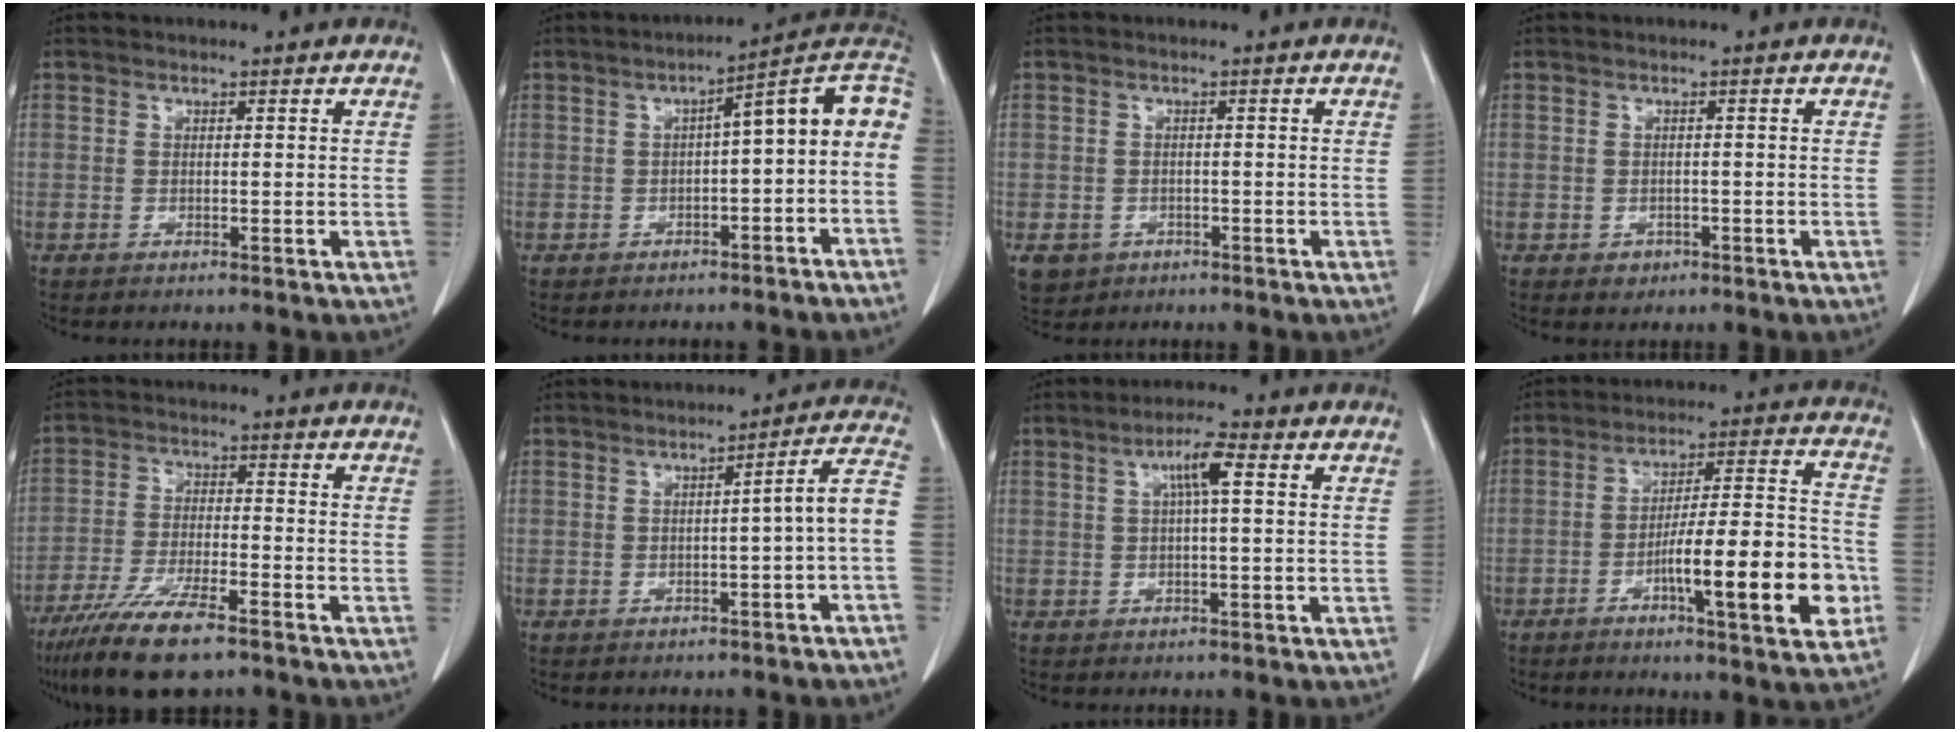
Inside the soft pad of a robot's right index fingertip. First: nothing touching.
{"total": 11.3, "force": [-1.3, 2.7, 10.9], "torque": [-0.143, 0.042, -0.019]}
{"total": 5.1, "force": [-2.3, 4.5, 1.1], "torque": [-0.019, 0.003, -0.027]}
{"total": 1.7, "force": [-0.8, 1.4, 0.4], "torque": [-0.003, 0.004, -0.007]}
{"total": 11.8, "force": [-8.6, 2.3, 7.8], "torque": [-0.145, -0.026, -0.150]}
{"total": 6.3, "force": [-2.0, -0.2, 6.0], "torque": [-0.066, 0.021, -0.028]}
{"total": 4.5, "force": [1.3, 0.4, 4.3], "torque": [-0.079, 0.011, 0.022]}
{"total": 15.7, "force": [-5.4, 1.6, 14.7], "torque": [-0.226, 0.008, -0.081]}